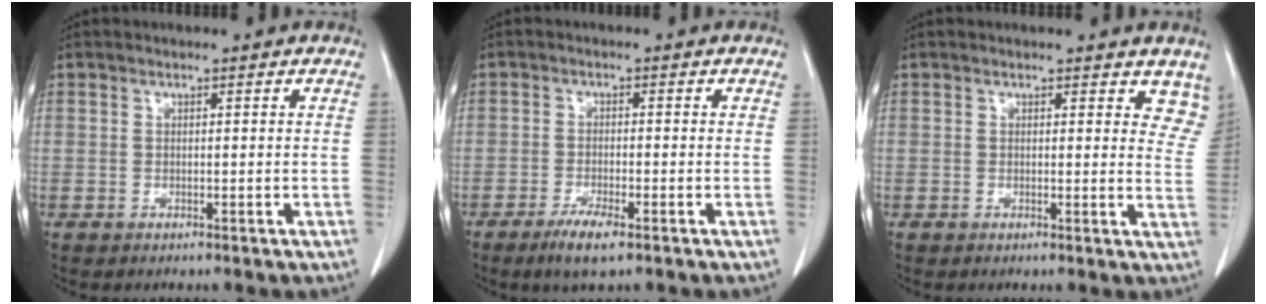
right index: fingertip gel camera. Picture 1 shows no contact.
{"total": 4.3, "force": [-2.8, 0.6, 3.2], "torque": [-0.066, -0.008, -0.049]}
{"total": 6.1, "force": [5.3, 2.5, 1.8], "torque": [0.008, -0.016, 0.038]}